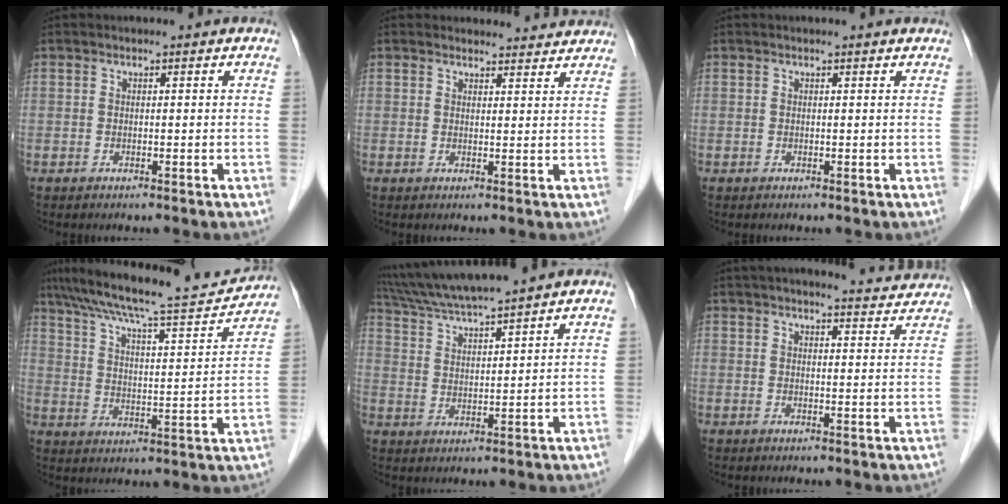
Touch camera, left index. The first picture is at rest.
{"total": 5.9, "force": [5.7, 1.3, 0.3], "torque": [0.003, 0.006, 0.054]}
{"total": 1.4, "force": [1.3, -0.1, 0.4], "torque": [-0.013, 0.005, 0.015]}
{"total": 19.7, "force": [17.9, 1.0, 8.1], "torque": [-0.142, -0.004, 0.262]}
{"total": 9.0, "force": [7.9, -1.4, 3.9], "torque": [-0.074, 0.022, 0.140]}
{"total": 7.6, "force": [7.2, 0.6, 2.1], "torque": [-0.027, 0.006, 0.077]}